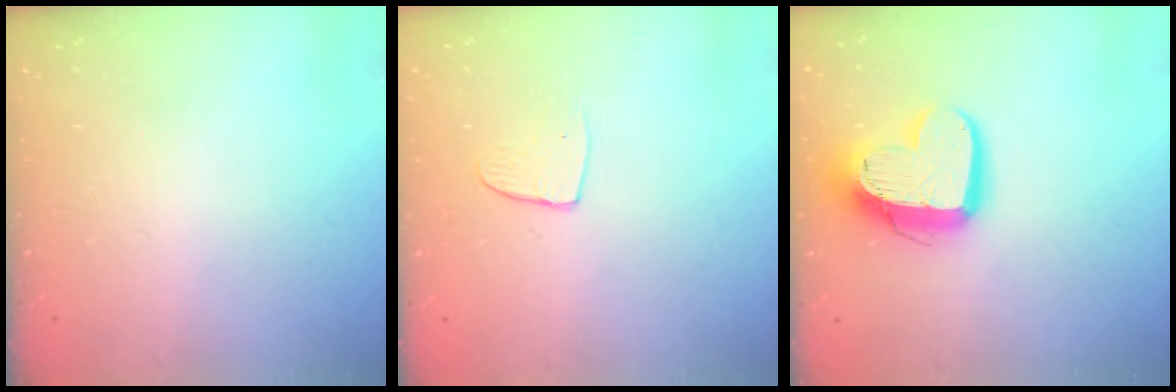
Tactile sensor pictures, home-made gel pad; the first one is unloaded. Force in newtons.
{"total": 4.3, "press": 4.3, "slide": 0.3}
{"total": 15.4, "press": 15.4, "slide": 1.6}